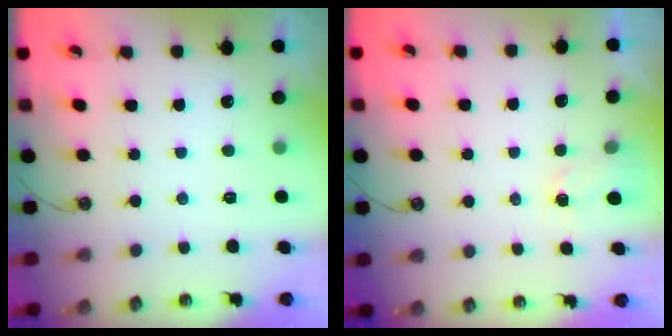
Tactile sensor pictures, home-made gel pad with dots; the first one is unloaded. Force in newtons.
{"total": 1.1, "press": 1.1, "slide": 0.3}